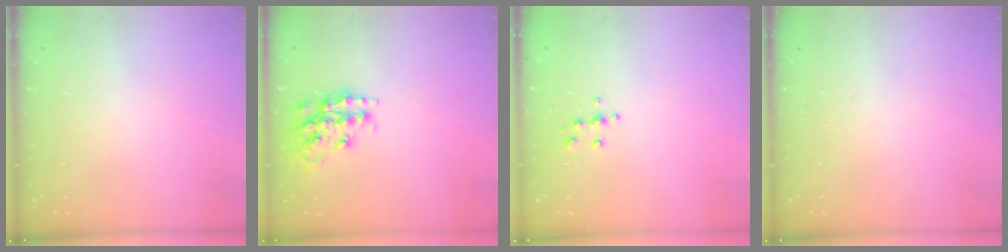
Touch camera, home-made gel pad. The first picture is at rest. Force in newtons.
{"total": 15.1, "press": 15.0, "slide": 1.0}
{"total": 4.6, "press": 4.6, "slide": 0.5}
{"total": 0.0}